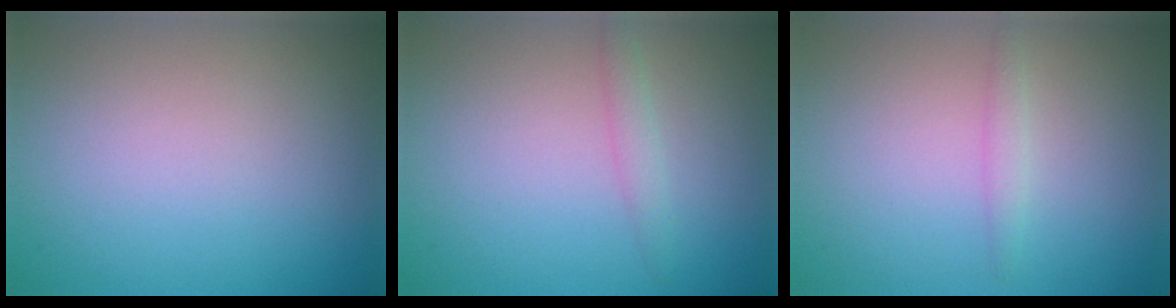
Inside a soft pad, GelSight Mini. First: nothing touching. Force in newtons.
{"total": 1.3, "press": 1.3, "slide": 0.0}
{"total": 1.0, "press": 1.0, "slide": 0.1}